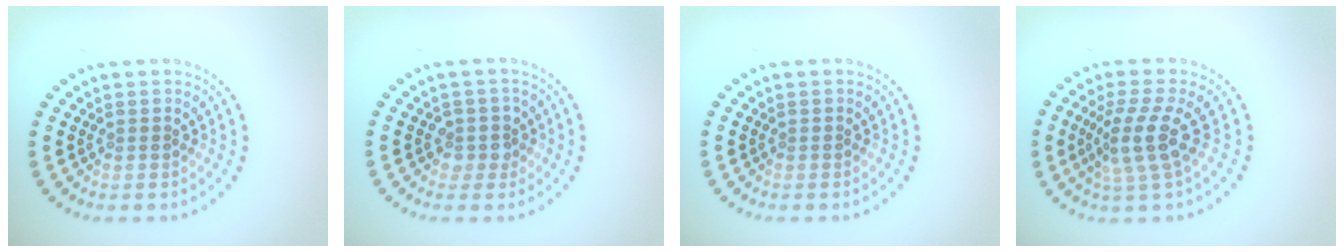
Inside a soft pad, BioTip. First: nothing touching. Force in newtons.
{"total": 1.6, "press": 1.4, "slide": 0.6}
{"total": 0.0}
{"total": 3.5, "press": 2.9, "slide": 2.0}